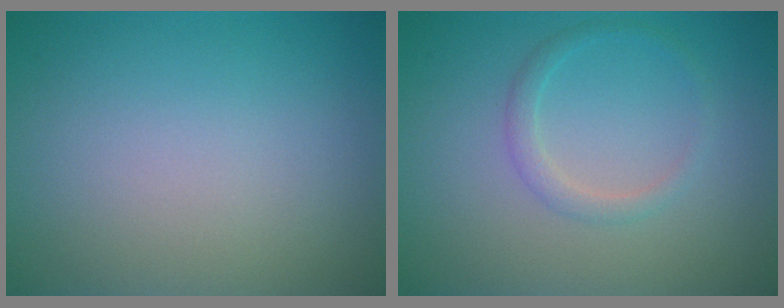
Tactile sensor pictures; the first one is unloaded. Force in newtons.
{"total": 1.6, "press": 1.6, "slide": 0.1}